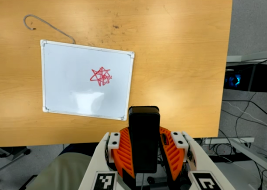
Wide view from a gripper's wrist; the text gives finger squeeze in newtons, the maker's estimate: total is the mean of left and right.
{"total": 10.0, "left": 8.1, "right": 11.9}